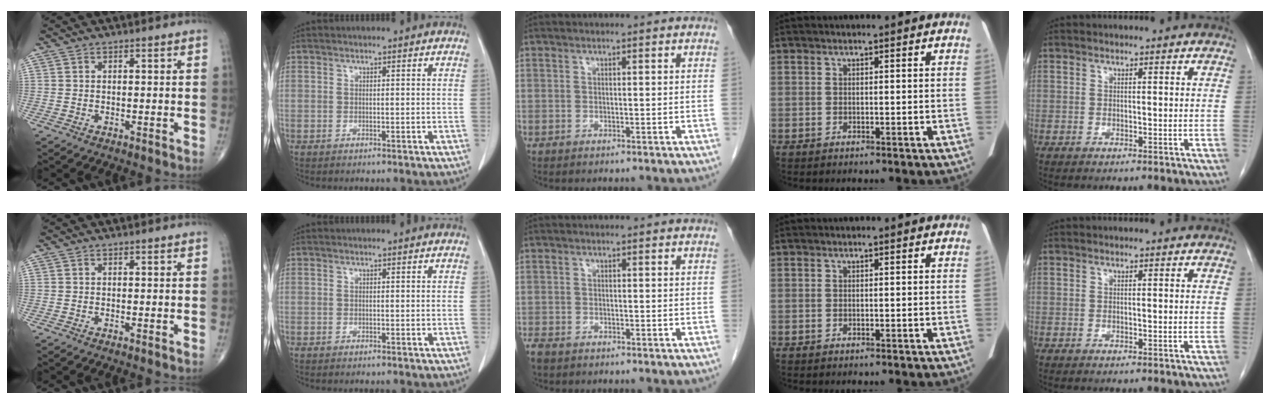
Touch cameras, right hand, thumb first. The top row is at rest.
{"middle": {"total": 2.2, "force": [-1.7, 1.0, 0.9], "torque": [-0.022, -0.004, -0.025]}}